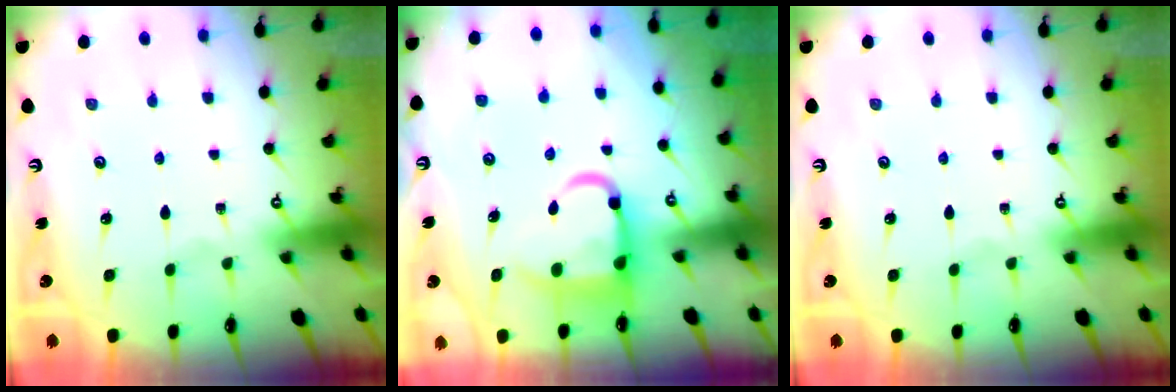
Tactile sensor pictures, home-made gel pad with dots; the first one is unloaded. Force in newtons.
{"total": 9.8, "press": 9.7, "slide": 1.4}
{"total": 0.0}